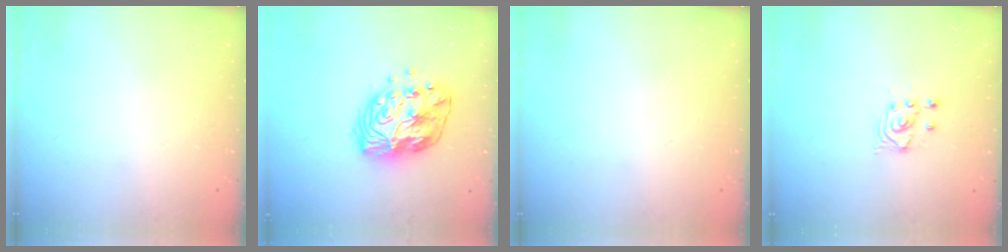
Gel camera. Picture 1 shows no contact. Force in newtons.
{"total": 13.5, "press": 13.5, "slide": 1.0}
{"total": 0.0}
{"total": 2.7, "press": 2.7, "slide": 0.2}